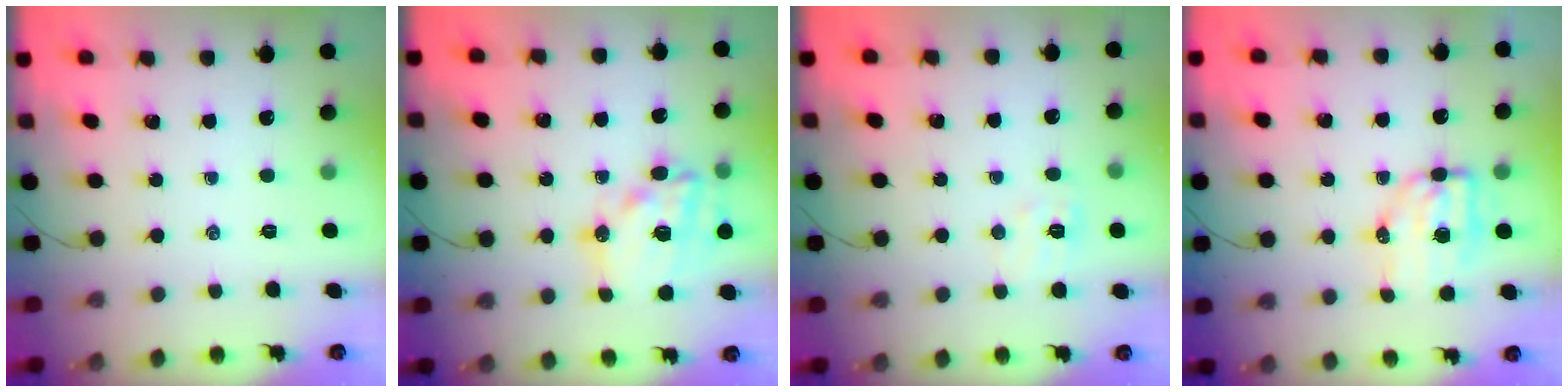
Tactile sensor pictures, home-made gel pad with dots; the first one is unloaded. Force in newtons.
{"total": 17.6, "press": 17.2, "slide": 3.7}
{"total": 5.4, "press": 5.3, "slide": 1.1}
{"total": 6.8, "press": 6.7, "slide": 1.1}